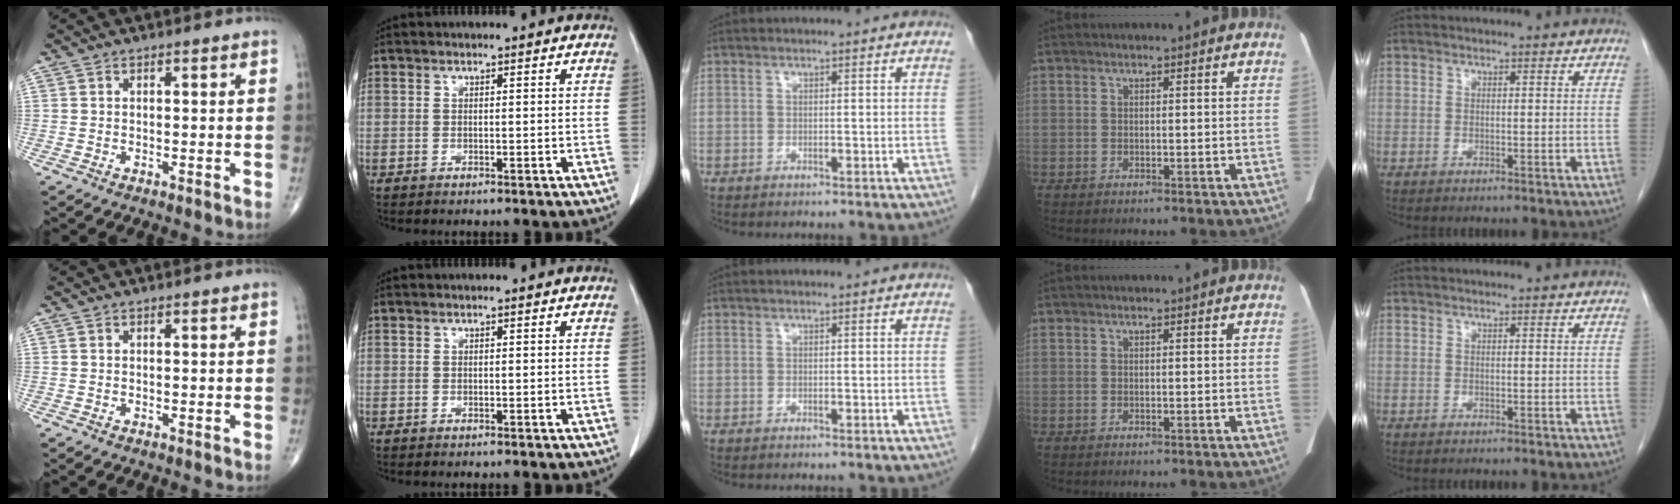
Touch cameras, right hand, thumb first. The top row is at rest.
{}